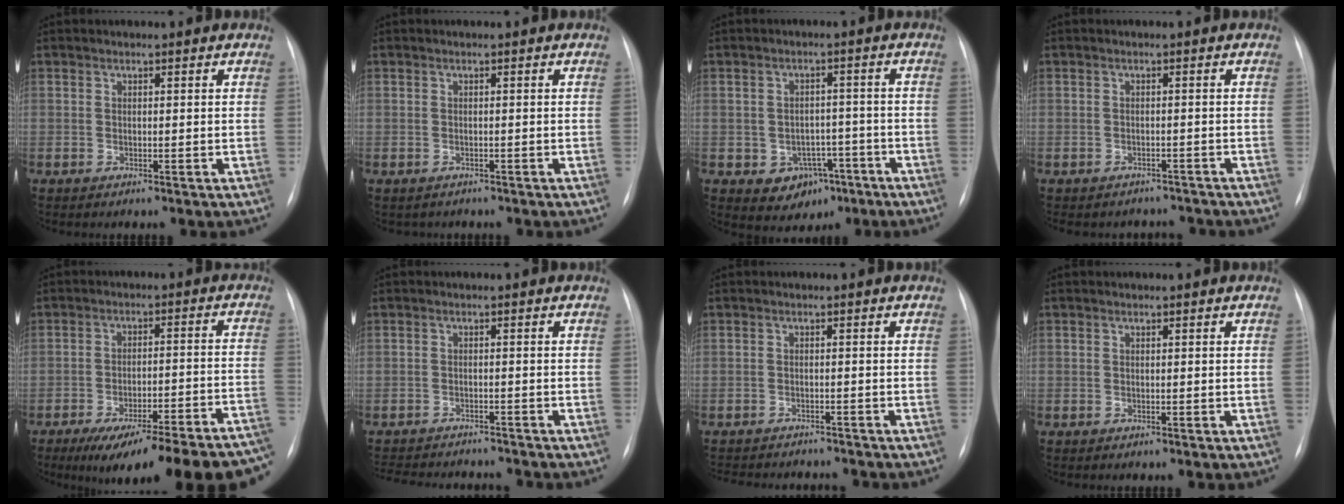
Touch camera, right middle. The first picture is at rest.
{"total": 1.3, "force": [-1.0, 0.7, -0.1], "torque": [-0.004, 0.001, -0.013]}
{"total": 6.4, "force": [-3.0, 4.9, 2.8], "torque": [-0.034, 0.015, -0.031]}
{"total": 5.5, "force": [-4.9, 2.5, -0.4], "torque": [0.009, 0.014, -0.055]}
{"total": 24.6, "force": [-20.2, 3.0, 13.7], "torque": [-0.123, -0.003, -0.270]}
{"total": 11.7, "force": [-10.9, 2.4, 3.5], "torque": [-0.068, 0.000, -0.145]}
{"total": 10.1, "force": [-9.4, 2.4, 2.8], "torque": [-0.051, 0.002, -0.119]}
{"total": 0.0}